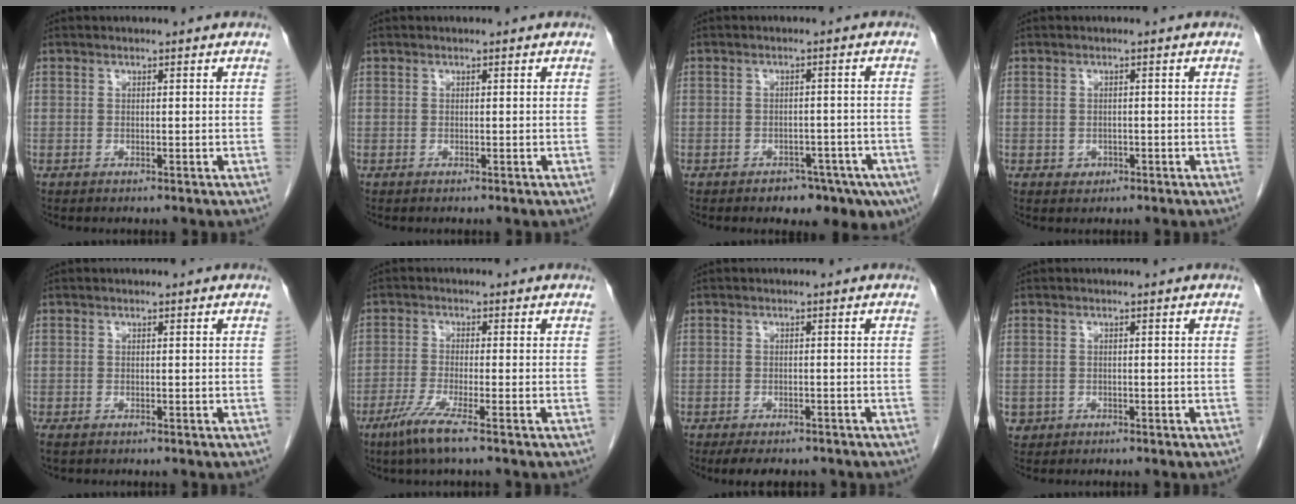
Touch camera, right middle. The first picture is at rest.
{"total": 0.0}
{"total": 8.4, "force": [-5.8, 4.2, 4.4], "torque": [-0.038, 0.007, -0.075]}
{"total": 1.2, "force": [-0.5, 1.1, 0.3], "torque": [-0.006, 0.003, -0.002]}
{"total": 1.5, "force": [-1.0, 0.7, 0.8], "torque": [-0.017, -0.004, -0.015]}
{"total": 5.1, "force": [-3.2, -0.4, 4.0], "torque": [-0.083, -0.017, -0.067]}
{"total": 6.7, "force": [-5.5, 2.6, 2.8], "torque": [-0.036, -0.006, -0.070]}
{"total": 1.4, "force": [-0.6, 1.3, 0.1], "torque": [-0.002, 0.006, -0.005]}